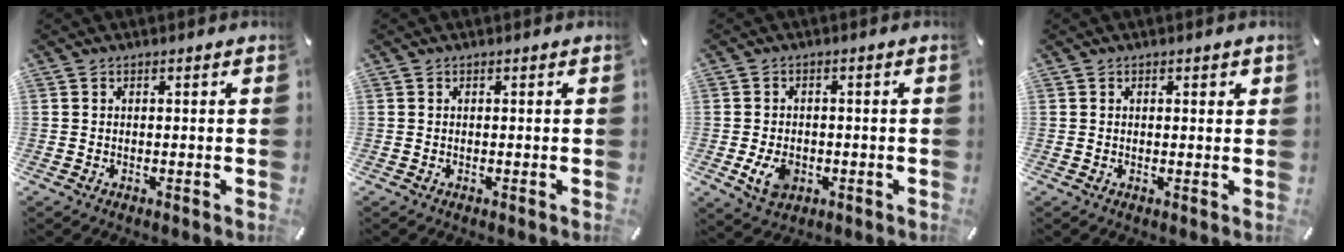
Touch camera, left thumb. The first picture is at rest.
{"total": 0.0}
{"total": 5.5, "force": [-1.6, 4.1, 3.3], "torque": [-0.064, 0.000, -0.029]}
{"total": 1.1, "force": [0.4, 0.6, 0.8], "torque": [-0.008, 0.001, 0.004]}